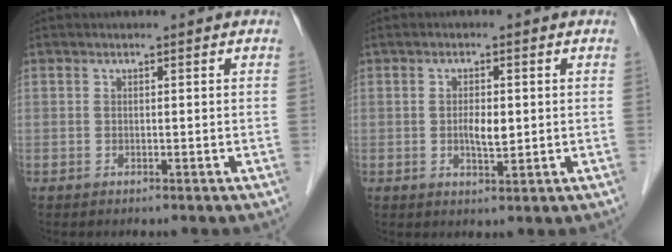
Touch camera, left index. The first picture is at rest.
{"total": 3.3, "force": [0.0, 1.1, 3.2], "torque": [-0.057, -0.002, 0.002]}